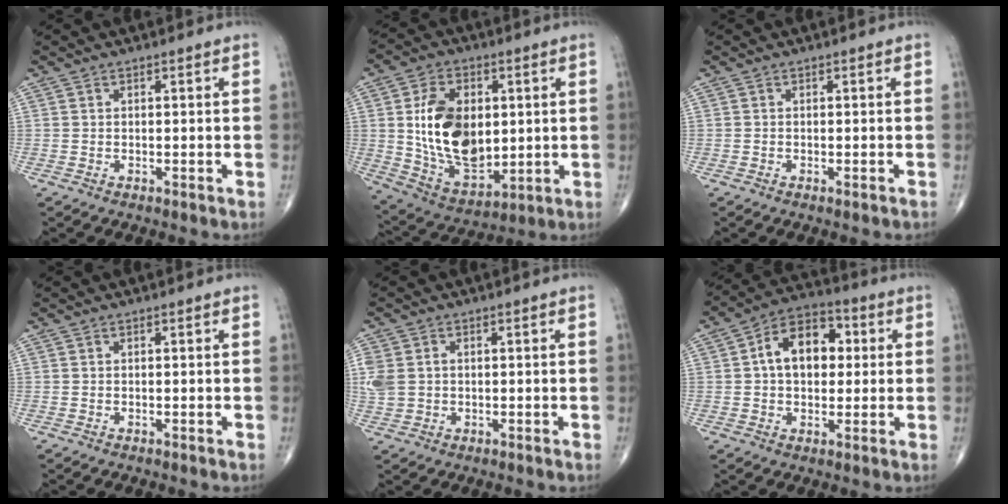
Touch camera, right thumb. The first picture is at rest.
{"total": 17.9, "force": [1.9, 11.4, 13.7], "torque": [-0.208, -0.016, 0.049]}
{"total": 0.5, "force": [-0.4, 0.1, 0.4], "torque": [-0.010, -0.001, -0.006]}
{"total": 0.0}
{"total": 6.4, "force": [0.6, 5.1, 3.8], "torque": [-0.106, 0.007, 0.020]}
{"total": 12.3, "force": [1.9, 8.1, 9.0], "torque": [-0.116, 0.021, 0.022]}